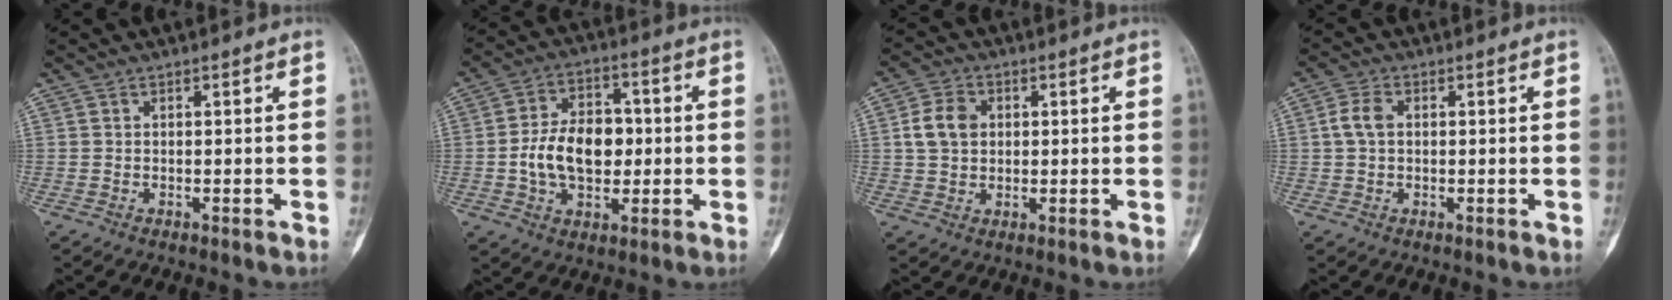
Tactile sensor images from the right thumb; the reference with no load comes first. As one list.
[{"total": 12.6, "force": [-0.6, 8.4, 9.4], "torque": [-0.137, 0.020, -0.013]}, {"total": 6.4, "force": [1.1, 5.0, 3.9], "torque": [-0.062, 0.006, 0.017]}, {"total": 3.8, "force": [0.4, 2.5, 2.8], "torque": [-0.062, 0.009, 0.004]}]